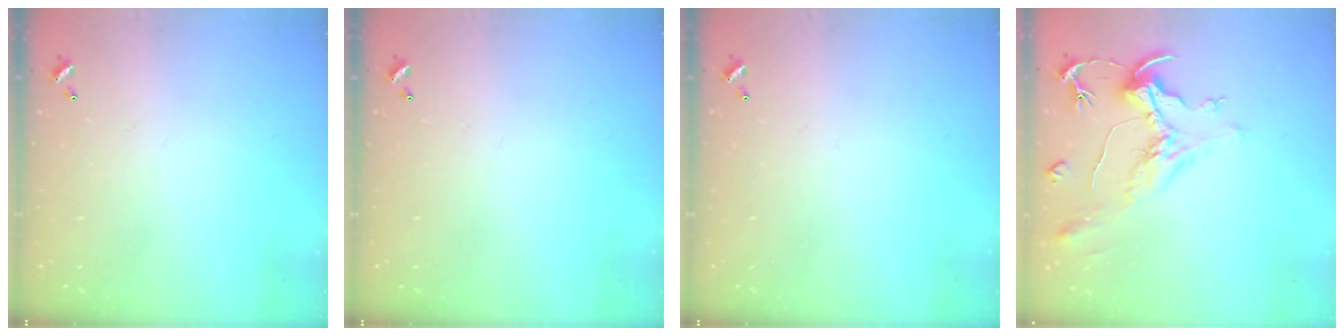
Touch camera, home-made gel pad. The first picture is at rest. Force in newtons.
{"total": 0.0}
{"total": 0.0}
{"total": 2.2, "press": 1.7, "slide": 1.3}